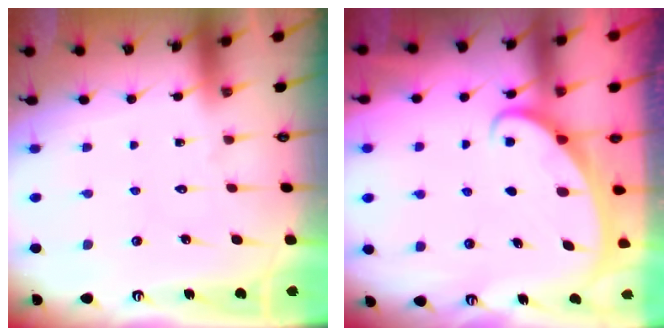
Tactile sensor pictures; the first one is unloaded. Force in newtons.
{"total": 2.1, "press": 2.1, "slide": 0.1}